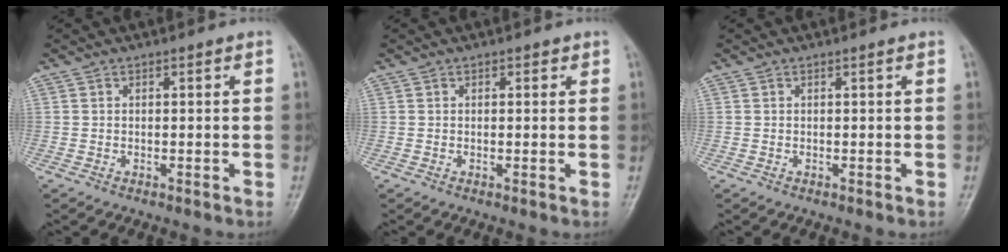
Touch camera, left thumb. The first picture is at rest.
{"total": 1.1, "force": [0.5, 0.8, 0.6], "torque": [0.004, 0.000, 0.003]}
{"total": 0.0}